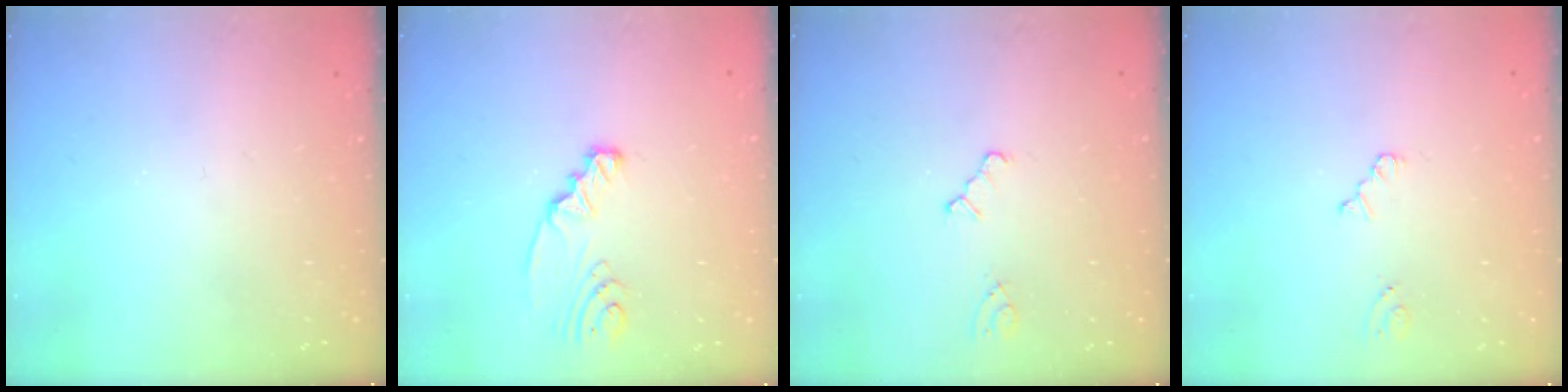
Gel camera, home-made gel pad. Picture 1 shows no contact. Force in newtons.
{"total": 2.7, "press": 2.6, "slide": 0.3}
{"total": 2.0, "press": 2.0, "slide": 0.3}
{"total": 2.2, "press": 2.2, "slide": 0.4}